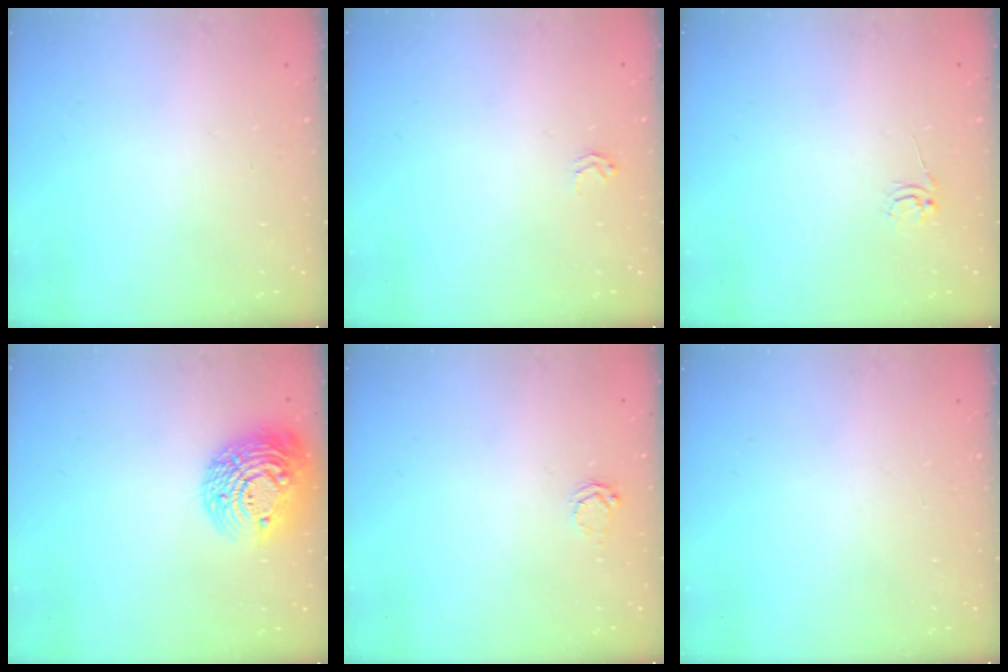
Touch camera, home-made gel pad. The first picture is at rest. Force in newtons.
{"total": 2.5, "press": 2.5, "slide": 0.3}
{"total": 2.5, "press": 2.5, "slide": 0.2}
{"total": 15.9, "press": 15.9, "slide": 1.0}
{"total": 3.7, "press": 3.7, "slide": 0.5}
{"total": 0.0}